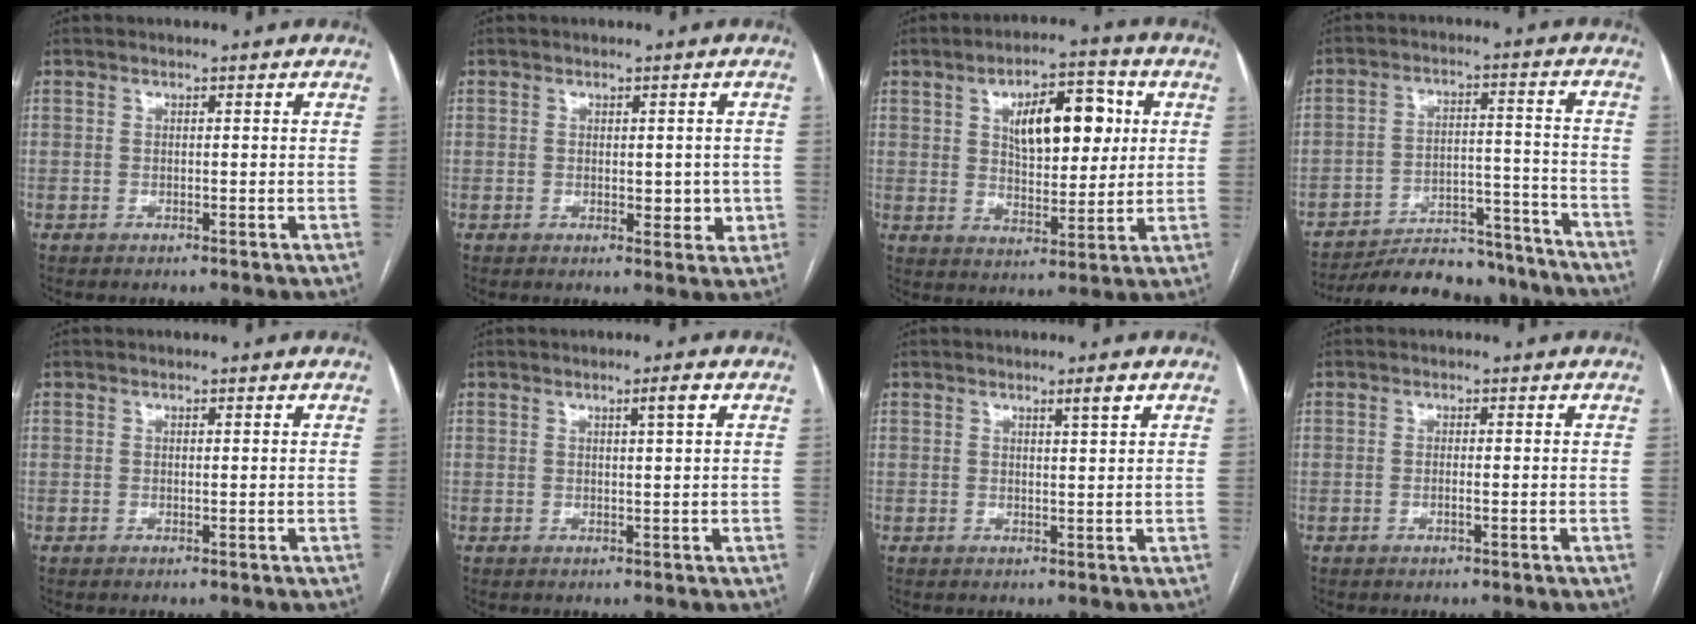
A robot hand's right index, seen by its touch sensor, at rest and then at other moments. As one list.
[{"total": 3.6, "force": [-0.2, 2.0, 2.9], "torque": [-0.032, 0.000, 0.003]}, {"total": 11.7, "force": [3.4, 5.0, 10.0], "torque": [-0.155, 0.018, 0.058]}, {"total": 20.5, "force": [-19.0, 5.3, 5.5], "torque": [-0.079, 0.013, -0.267]}, {"total": 0.0}, {"total": 2.0, "force": [0.9, -0.4, 1.7], "torque": [-0.028, -0.001, 0.014]}, {"total": 1.7, "force": [1.1, -0.4, 1.3], "torque": [-0.021, -0.003, 0.018]}, {"total": 0.9, "force": [-0.3, 0.1, 0.9], "torque": [-0.016, 0.000, -0.005]}]